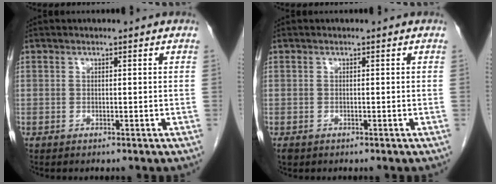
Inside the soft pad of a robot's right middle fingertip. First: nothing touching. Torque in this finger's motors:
{"motor_torque": [0.25, -0.02, 0.02, 0.01]}